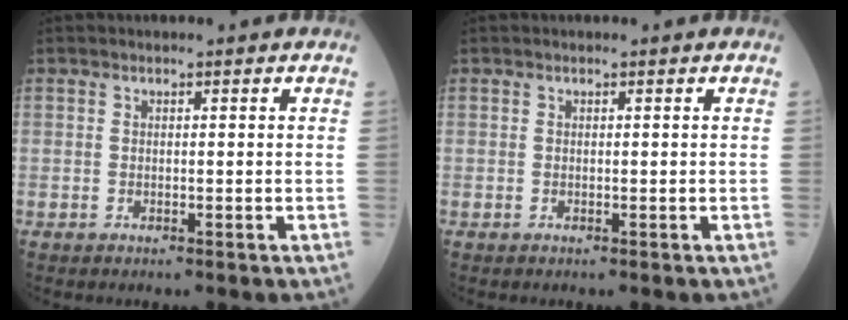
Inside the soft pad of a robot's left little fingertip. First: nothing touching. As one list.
[{"total": 0.0}]